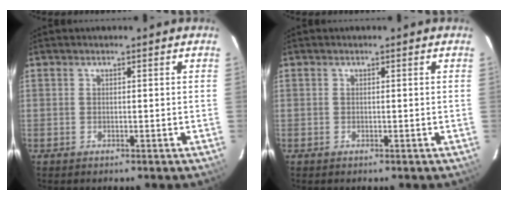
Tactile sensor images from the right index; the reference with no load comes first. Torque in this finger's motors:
{"motor_torque": [0.19, 0.17, 0.09, 0.00]}